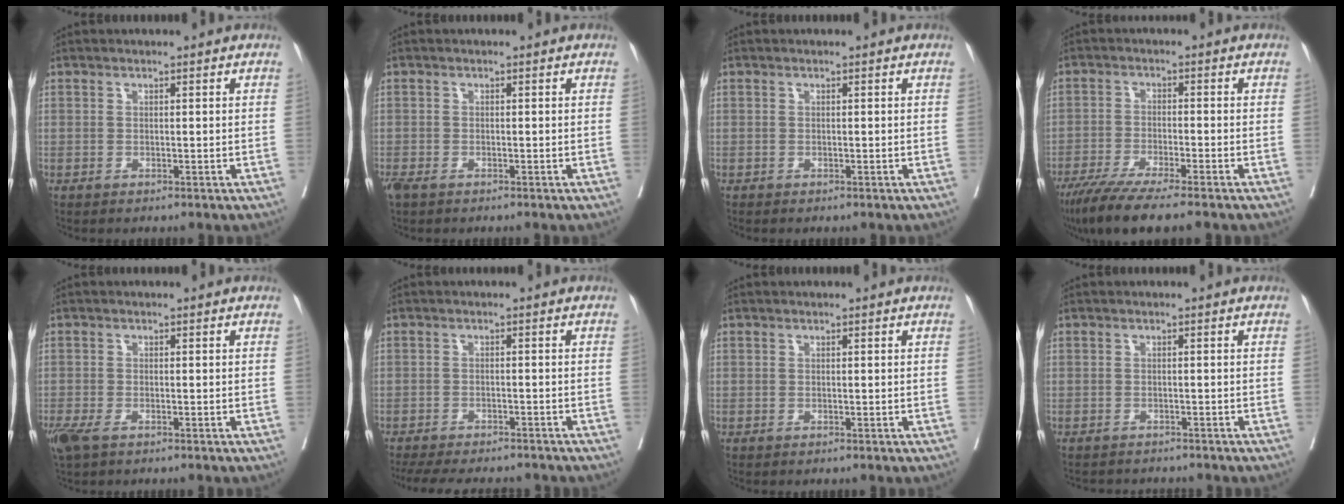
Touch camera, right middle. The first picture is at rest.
{"total": 2.5, "force": [-1.7, 1.0, 1.5], "torque": [-0.034, -0.008, -0.031]}
{"total": 0.0}
{"total": 9.8, "force": [-7.9, 0.0, 5.9], "torque": [-0.091, -0.027, -0.130]}
{"total": 4.4, "force": [-2.8, 1.8, 2.9], "torque": [-0.064, -0.012, -0.052]}
{"total": 13.6, "force": [-12.1, 3.0, 5.4], "torque": [-0.110, -0.012, -0.161]}
{"total": 0.0}
{"total": 4.3, "force": [-4.2, 0.7, 0.7], "torque": [-0.001, -0.004, -0.056]}